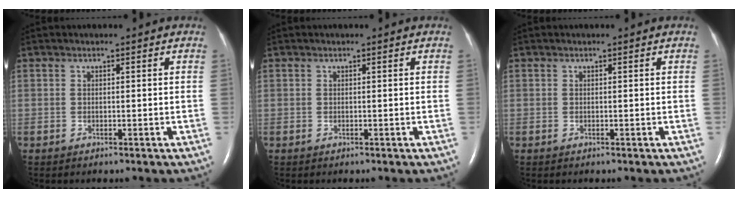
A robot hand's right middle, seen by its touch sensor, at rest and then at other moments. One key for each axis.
{"total": 0.0}
{"total": 0.0}